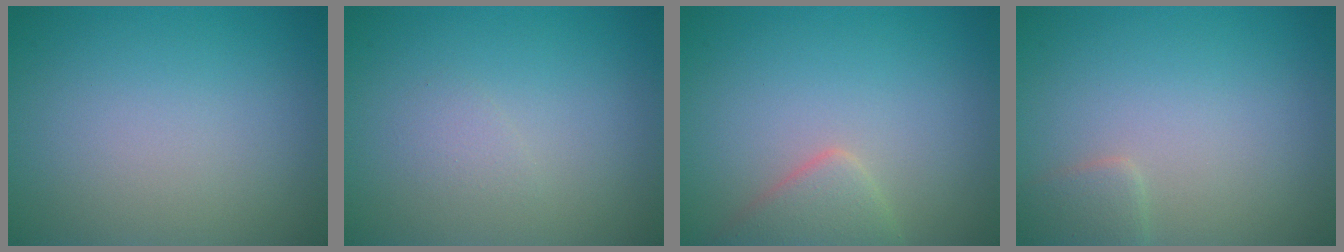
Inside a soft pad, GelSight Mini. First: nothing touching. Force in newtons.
{"total": 0.8, "press": 0.8, "slide": 0.0}
{"total": 2.7, "press": 2.7, "slide": 0.1}
{"total": 1.6, "press": 1.6, "slide": 0.1}